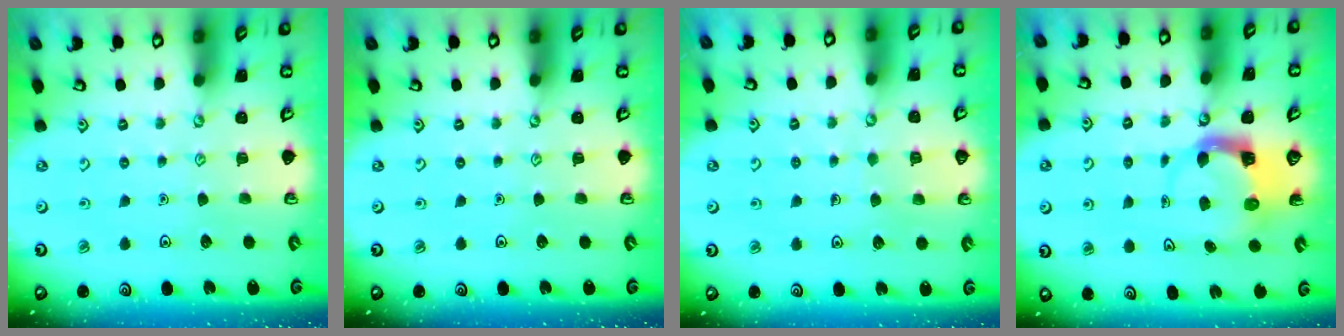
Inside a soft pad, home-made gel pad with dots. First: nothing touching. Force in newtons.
{"total": 0.0}
{"total": 3.0, "press": 3.0, "slide": 0.2}
{"total": 3.9, "press": 3.8, "slide": 0.6}